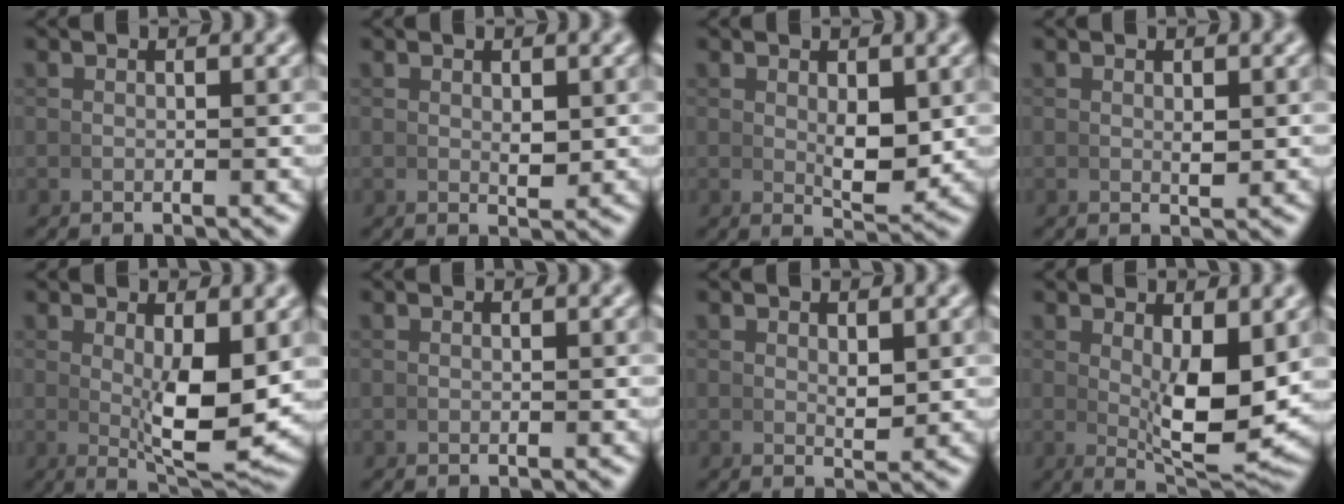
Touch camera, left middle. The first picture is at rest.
{"total": 1.3, "force": [0.4, 0.5, 1.1], "torque": [-0.016, -0.007, 0.012]}
{"total": 3.2, "force": [0.6, 1.2, 2.9], "torque": [-0.045, -0.015, 0.016]}
{"total": 0.9, "force": [0.3, 0.3, 0.8], "torque": [-0.012, -0.004, 0.008]}
{"total": 6.1, "force": [0.8, 1.6, 5.8], "torque": [-0.087, -0.025, 0.021]}
{"total": 0.0}
{"total": 1.4, "force": [0.7, 0.4, 1.1], "torque": [-0.014, -0.006, 0.017]}
{"total": 6.5, "force": [1.4, 1.8, 6.1], "torque": [-0.091, -0.024, 0.029]}